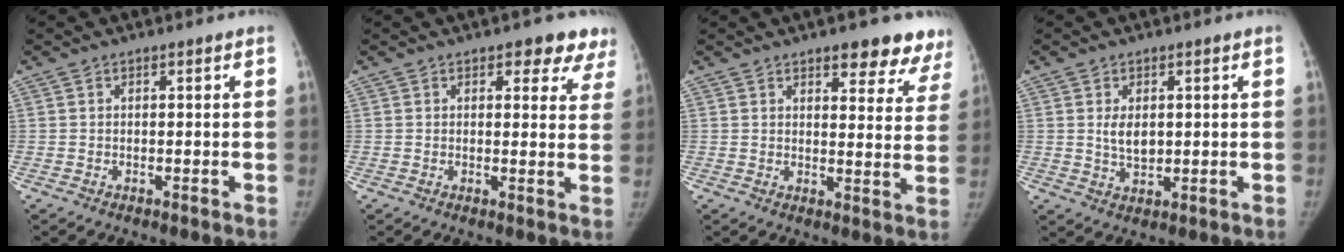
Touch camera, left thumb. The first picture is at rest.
{"total": 6.9, "force": [4.9, 3.5, 3.4], "torque": [0.008, -0.021, 0.045]}
{"total": 11.5, "force": [8.6, 4.5, 6.2], "torque": [-0.018, -0.040, 0.090]}
{"total": 4.6, "force": [1.1, 3.5, 2.9], "torque": [-0.026, -0.013, 0.029]}